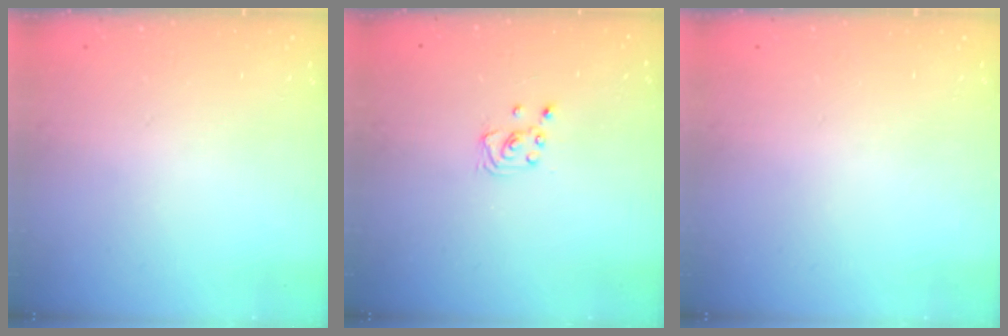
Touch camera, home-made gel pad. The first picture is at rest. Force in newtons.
{"total": 2.3, "press": 2.3, "slide": 0.2}
{"total": 0.0}